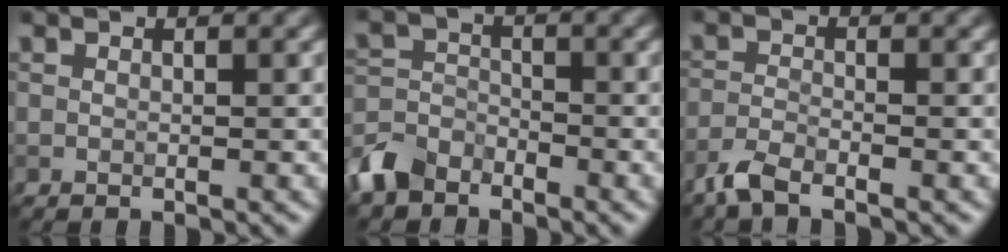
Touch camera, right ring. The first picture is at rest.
{"total": 4.1, "force": [-3.2, 2.4, 1.1], "torque": [-0.026, 0.000, -0.074]}
{"total": 2.6, "force": [-2.1, 0.5, 1.3], "torque": [-0.032, -0.005, -0.052]}